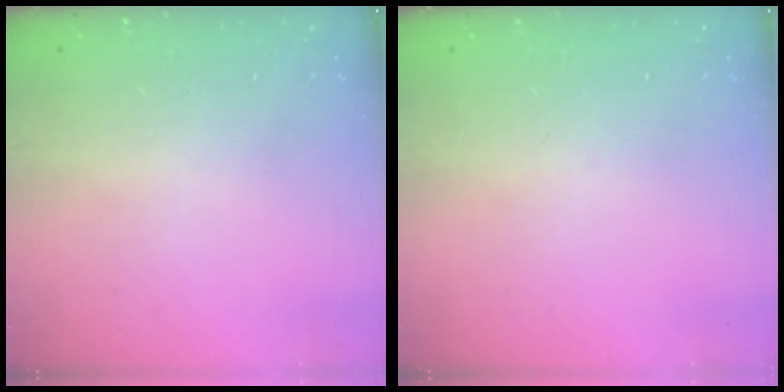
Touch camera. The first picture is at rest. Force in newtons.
{"total": 0.0}